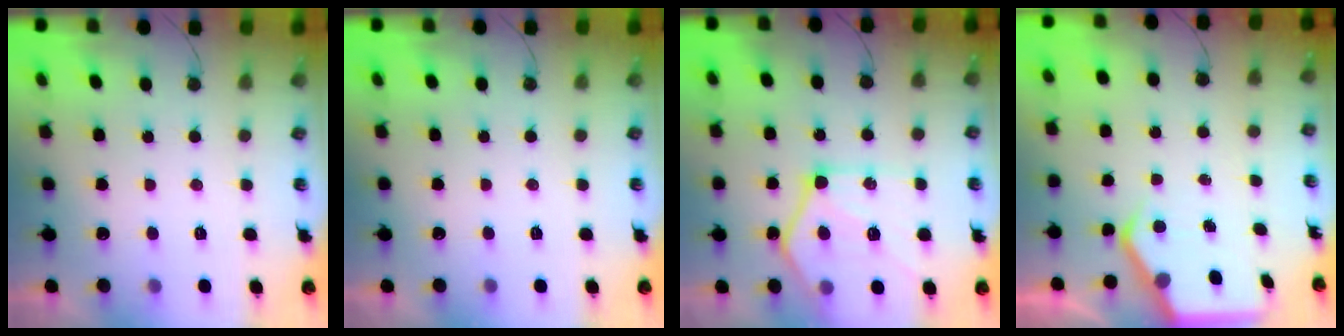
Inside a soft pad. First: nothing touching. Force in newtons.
{"total": 0.0}
{"total": 18.9, "press": 18.8, "slide": 1.7}
{"total": 4.7, "press": 4.6, "slide": 0.4}